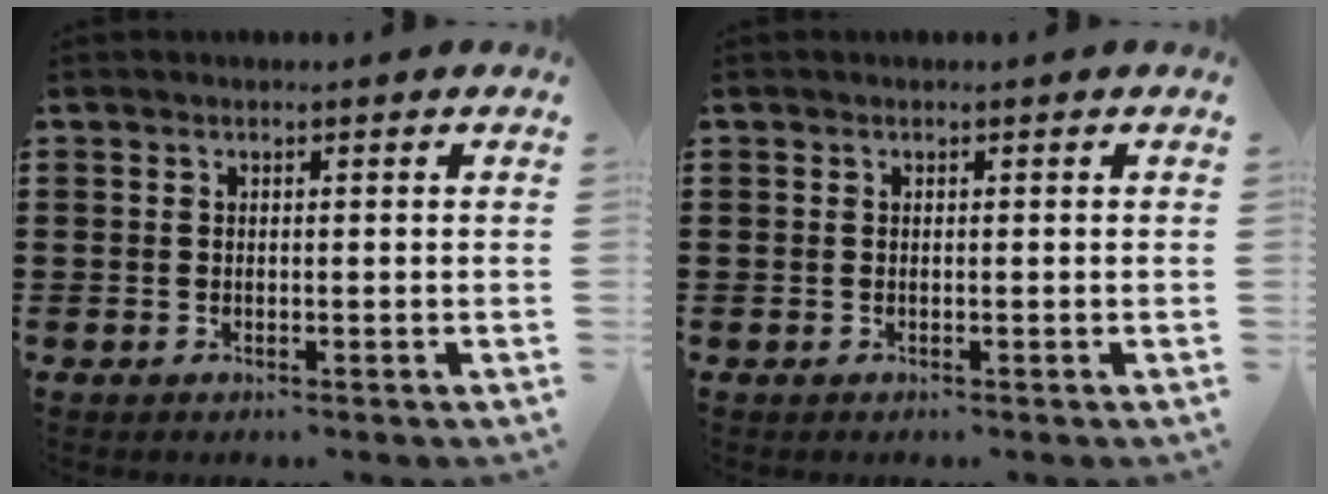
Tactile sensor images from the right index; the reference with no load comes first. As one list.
[{"total": 0.0}]